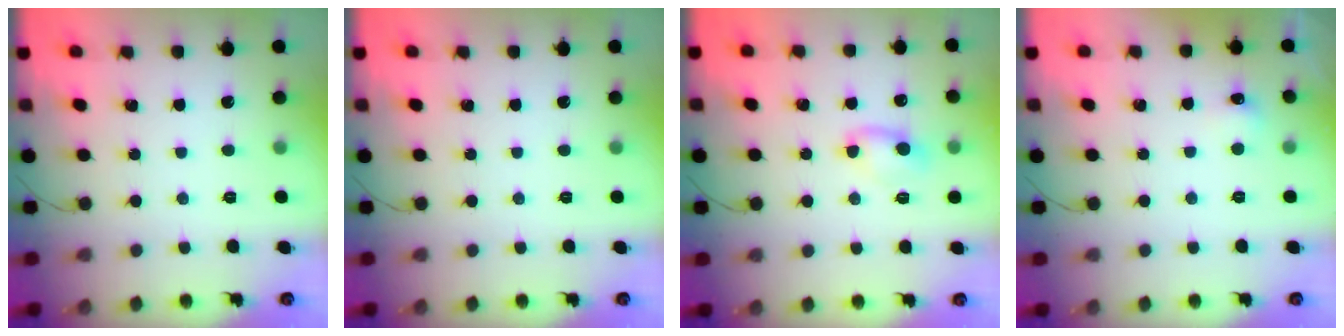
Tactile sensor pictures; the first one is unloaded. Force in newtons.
{"total": 0.0}
{"total": 5.0, "press": 4.8, "slide": 1.4}
{"total": 4.8, "press": 4.7, "slide": 1.1}